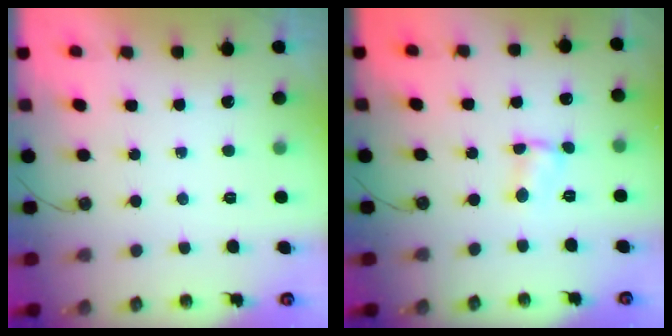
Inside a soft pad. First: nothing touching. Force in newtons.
{"total": 1.5, "press": 1.4, "slide": 0.2}